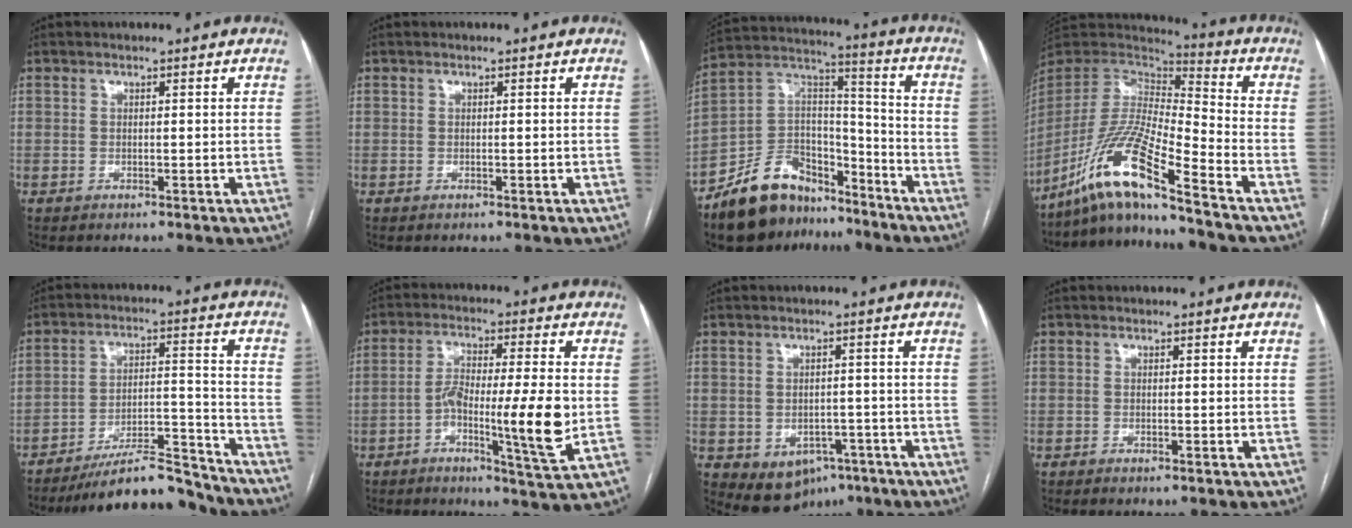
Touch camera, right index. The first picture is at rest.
{"total": 0.0}
{"total": 15.4, "force": [-11.7, 8.0, 5.9], "torque": [-0.110, 0.051, -0.205]}
{"total": 15.9, "force": [-11.9, -0.8, 10.5], "torque": [-0.211, -0.012, -0.228]}
{"total": 14.8, "force": [-13.6, 2.5, 5.3], "torque": [-0.080, 0.031, -0.219]}
{"total": 11.3, "force": [-2.2, 0.6, 11.1], "torque": [-0.193, -0.001, -0.041]}
{"total": 7.9, "force": [-4.1, 5.8, 3.3], "torque": [-0.045, 0.016, -0.046]}
{"total": 0.9, "force": [-0.7, 0.0, 0.7], "torque": [-0.016, -0.002, -0.010]}